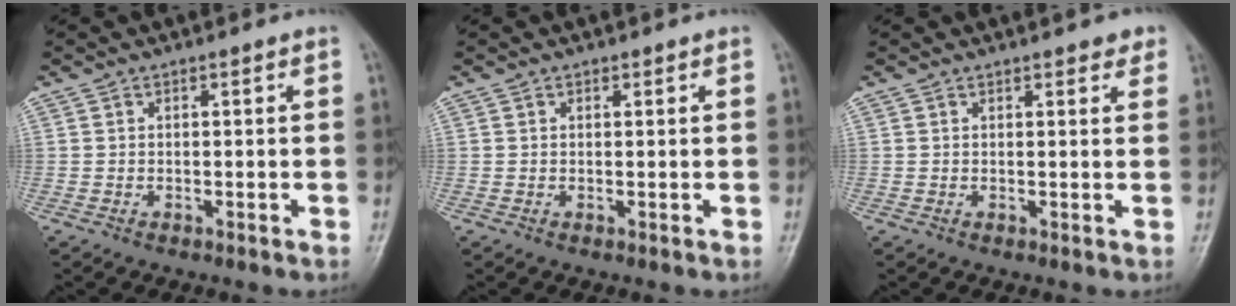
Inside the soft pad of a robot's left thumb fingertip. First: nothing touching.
{"total": 0.6, "force": [0.4, 0.4, 0.1], "torque": [0.000, -0.003, 0.005]}
{"total": 3.0, "force": [2.2, 1.3, 1.5], "torque": [0.005, -0.005, 0.022]}